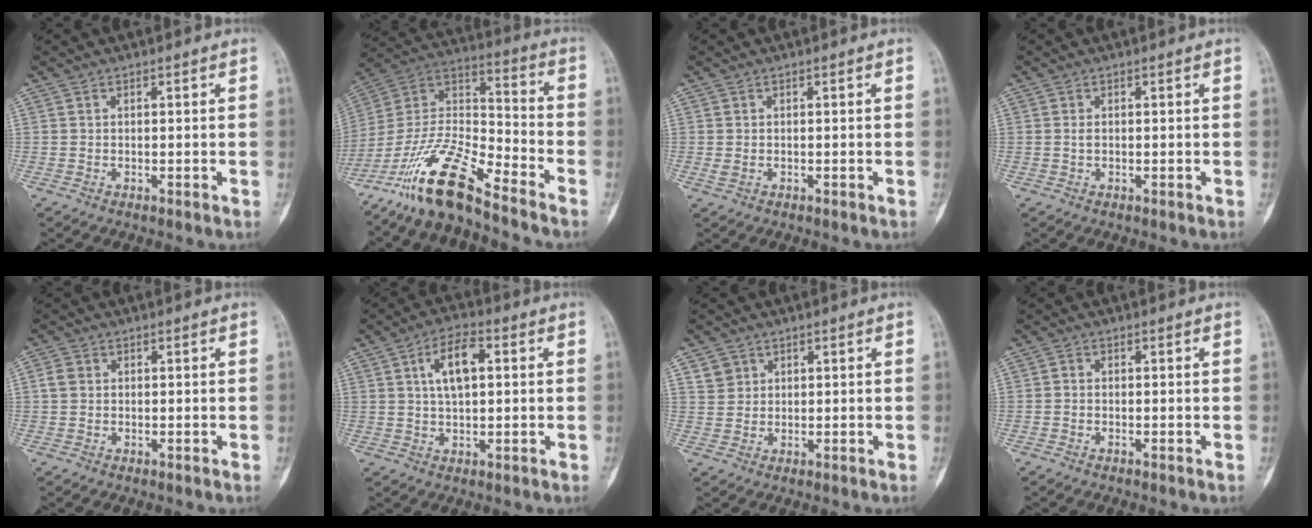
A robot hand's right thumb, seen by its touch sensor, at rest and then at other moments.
{"total": 16.8, "force": [-12.8, 3.4, 10.3], "torque": [-0.202, 0.076, -0.245]}
{"total": 1.0, "force": [-0.1, 0.7, 0.7], "torque": [-0.020, 0.002, 0.002]}
{"total": 0.7, "force": [0.1, 0.4, 0.6], "torque": [-0.008, 0.000, 0.002]}
{"total": 2.2, "force": [0.4, 1.8, 1.1], "torque": [-0.018, 0.004, 0.008]}
{"total": 8.0, "force": [2.1, 3.8, 6.7], "torque": [-0.117, 0.009, 0.032]}
{"total": 3.1, "force": [1.7, 2.5, 0.4], "torque": [0.012, -0.009, 0.030]}
{"total": 0.0}